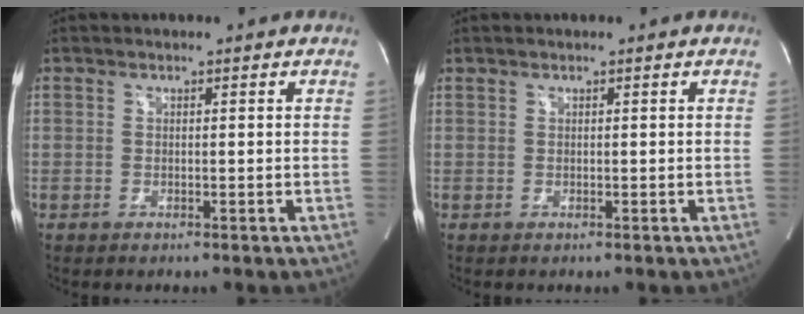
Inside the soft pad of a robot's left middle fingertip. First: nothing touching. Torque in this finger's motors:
{"motor_torque": [-0.13, -0.21, 0.03, 0.01]}